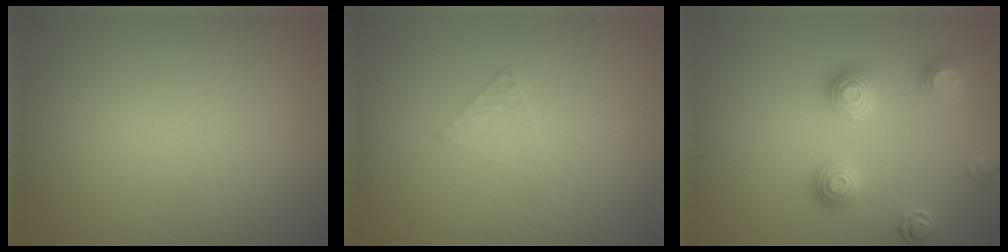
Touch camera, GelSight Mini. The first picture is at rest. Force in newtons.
{"total": 1.0, "press": 1.0, "slide": 0.1}
{"total": 3.3, "press": 3.3, "slide": 0.3}